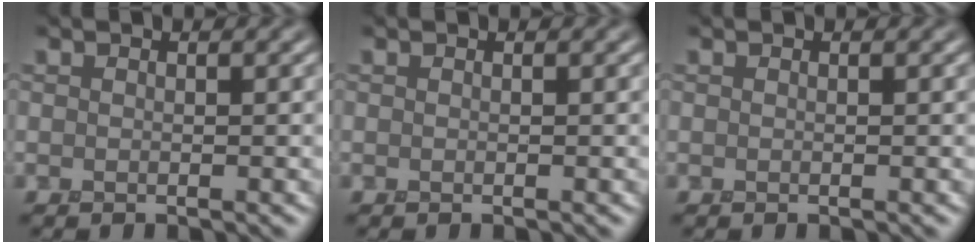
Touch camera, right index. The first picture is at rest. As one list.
[{"total": 0.0}, {"total": 0.0}]